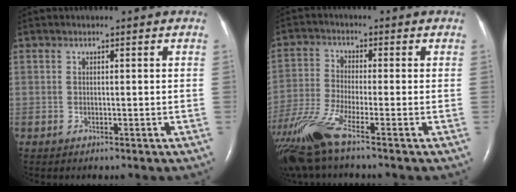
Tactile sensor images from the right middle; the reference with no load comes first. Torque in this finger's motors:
{"motor_torque": [1.11, -1.02, 0.17, 0.13]}